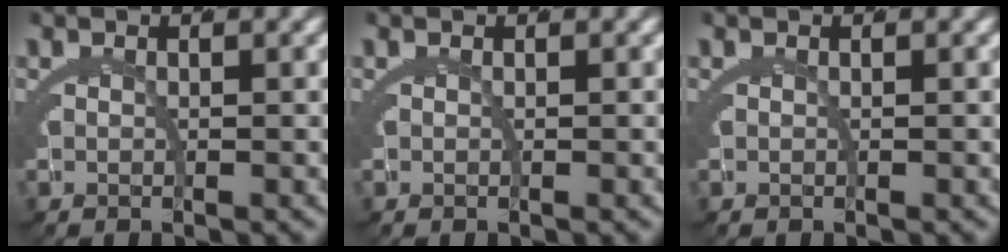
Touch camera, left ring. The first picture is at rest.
{"total": 0.0}
{"total": 0.0}